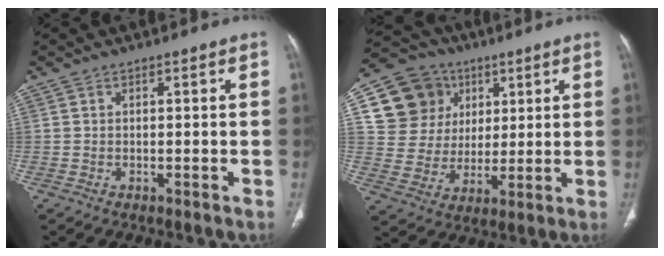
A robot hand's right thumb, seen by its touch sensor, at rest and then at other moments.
{"total": 15.4, "force": [5.7, 13.5, 4.7], "torque": [-0.054, 0.007, 0.112]}